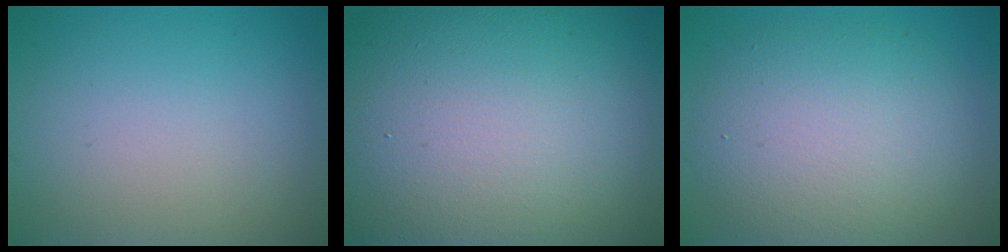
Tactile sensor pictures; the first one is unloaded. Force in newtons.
{"total": 20.5, "press": 20.5, "slide": 1.1}
{"total": 7.8, "press": 7.8, "slide": 0.3}